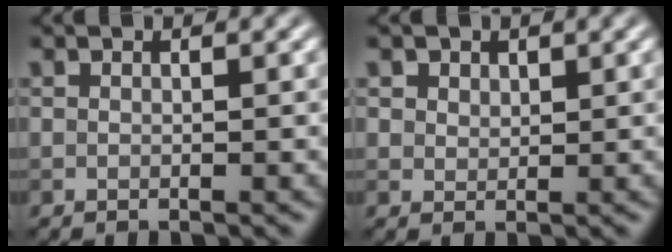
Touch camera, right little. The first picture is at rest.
{"total": 2.2, "force": [1.5, 1.5, 0.7], "torque": [-0.021, -0.002, 0.028]}